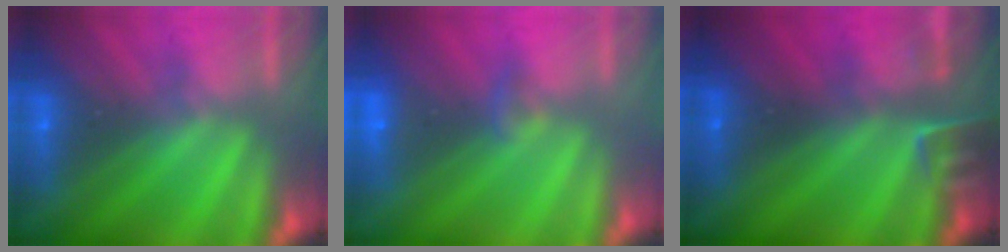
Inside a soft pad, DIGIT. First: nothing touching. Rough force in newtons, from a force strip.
{"total": 1.4}
{"total": 3.4}